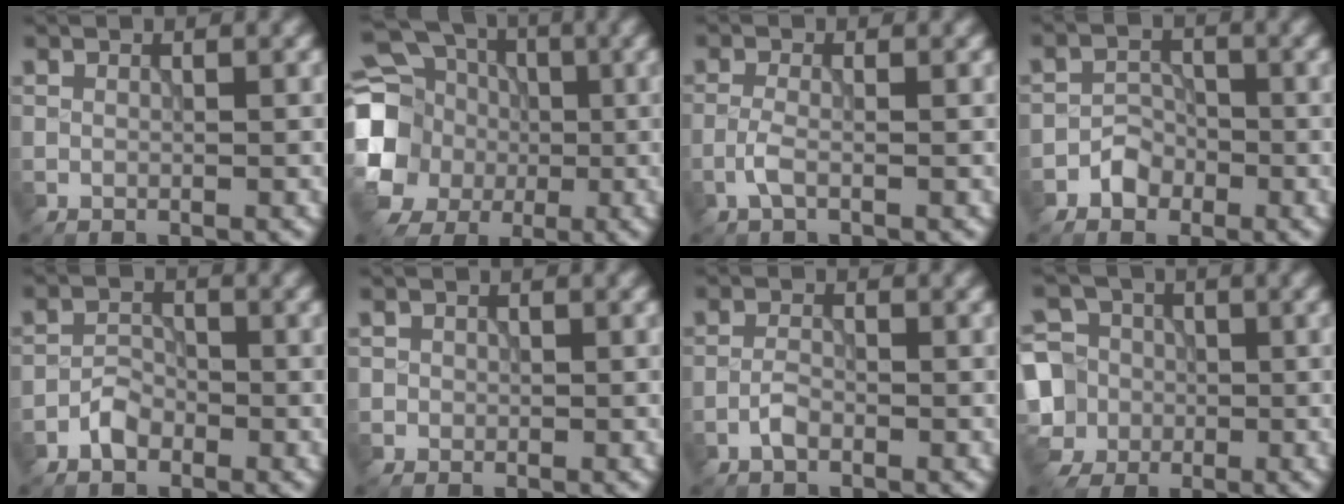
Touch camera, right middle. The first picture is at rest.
{"total": 17.7, "force": [-1.7, 16.3, 6.6], "torque": [-0.198, -0.001, -0.068]}
{"total": 1.7, "force": [-0.8, 0.5, 1.4], "torque": [-0.032, 0.003, -0.021]}
{"total": 2.1, "force": [-1.2, 1.6, 0.6], "torque": [-0.002, 0.009, -0.023]}
{"total": 2.1, "force": [-1.3, 1.3, 1.0], "torque": [-0.012, 0.008, -0.026]}
{"total": 0.7, "force": [-0.1, 0.7, 0.0], "torque": [0.006, -0.006, -0.002]}
{"total": 1.4, "force": [-0.9, 0.6, 1.0], "torque": [-0.021, 0.003, -0.021]}
{"total": 8.9, "force": [-2.6, 8.0, 2.8], "torque": [-0.076, -0.008, -0.075]}